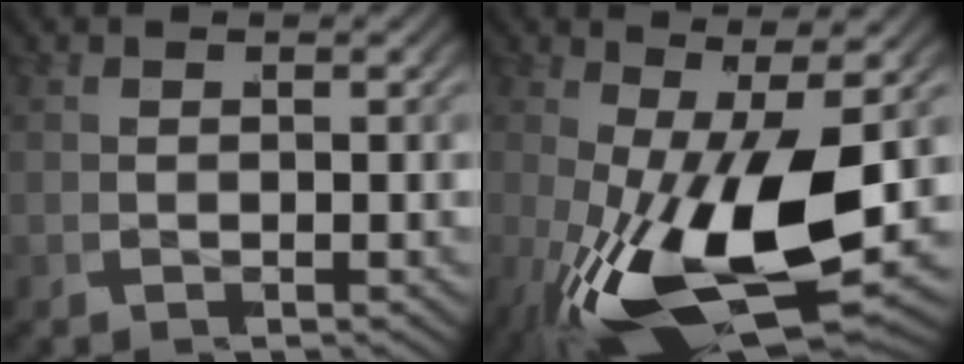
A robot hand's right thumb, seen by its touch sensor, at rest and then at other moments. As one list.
[{"total": 14.0, "force": [-2.1, 6.6, 12.2], "torque": [-0.241, -0.046, -0.011]}]